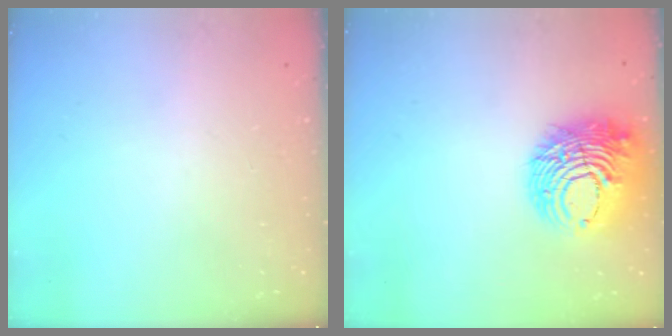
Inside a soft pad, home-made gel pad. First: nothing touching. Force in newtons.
{"total": 14.6, "press": 14.4, "slide": 1.8}